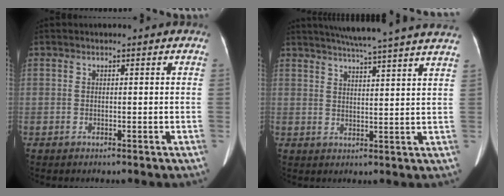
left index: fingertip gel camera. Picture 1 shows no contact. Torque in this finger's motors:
{"motor_torque": [0.03, -0.56, 0.00, 0.06]}